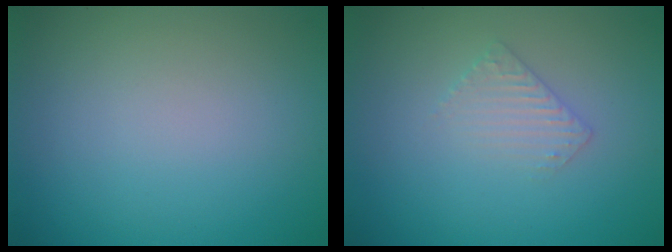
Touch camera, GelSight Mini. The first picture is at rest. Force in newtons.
{"total": 1.6, "press": 1.6, "slide": 0.4}